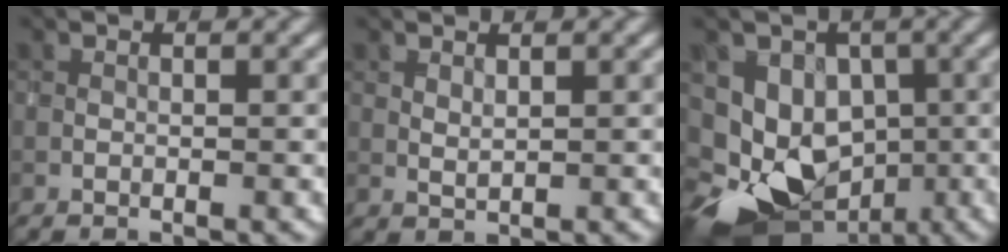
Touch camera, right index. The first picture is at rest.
{"total": 0.9, "force": [0.9, 0.1, 0.2], "torque": [-0.006, -0.002, 0.020]}
{"total": 12.1, "force": [-3.9, 9.9, 5.8], "torque": [-0.083, -0.020, -0.069]}